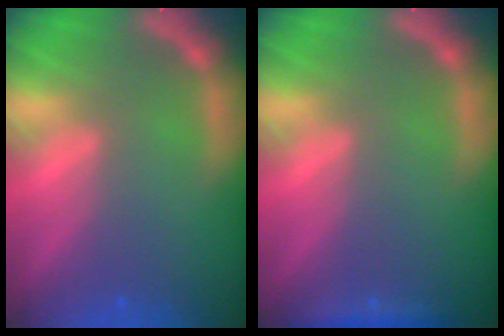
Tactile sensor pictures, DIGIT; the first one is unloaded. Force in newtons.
{"total": 1.4}